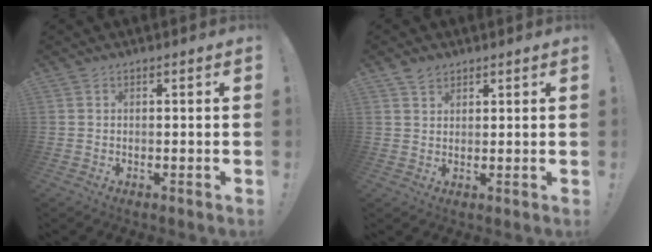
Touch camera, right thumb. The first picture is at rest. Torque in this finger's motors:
{"motor_torque": [-0.40, 0.46, 0.15, -0.04, -0.04]}